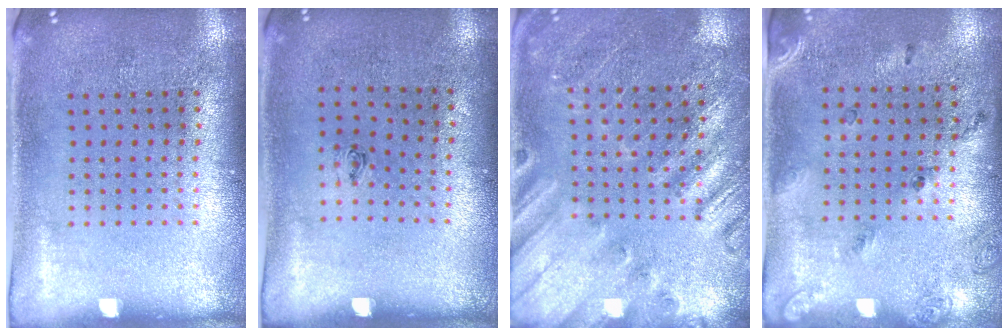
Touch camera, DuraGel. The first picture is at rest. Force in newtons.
{"total": 0.5, "press": 0.1, "slide": 0.5}
{"total": 2.4, "press": 2.4, "slide": 0.5}
{"total": 1.7, "press": 1.1, "slide": 1.3}